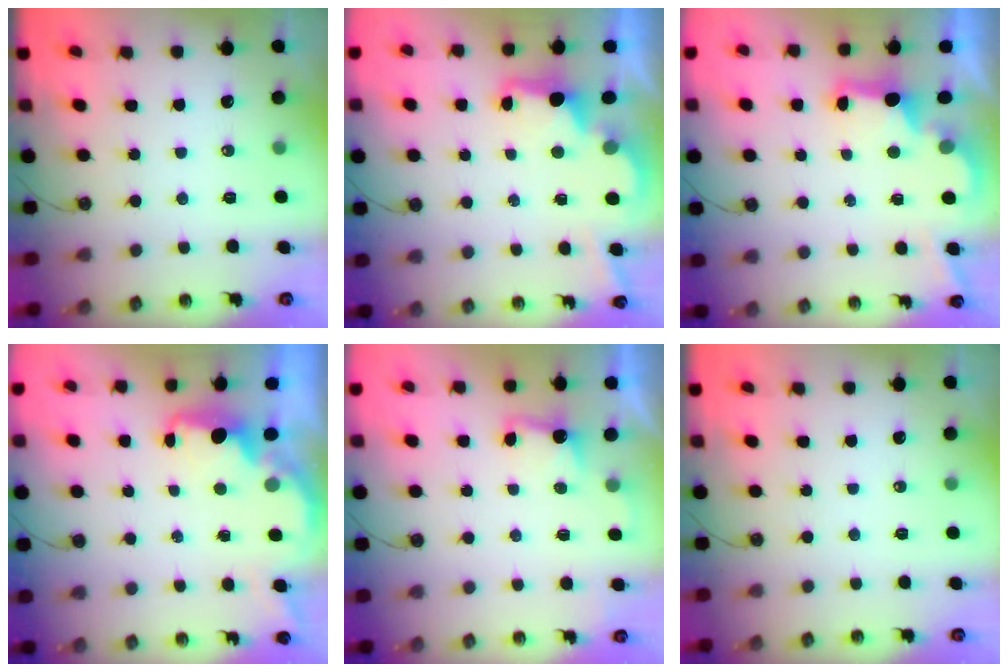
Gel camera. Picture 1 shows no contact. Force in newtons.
{"total": 2.6, "press": 2.5, "slide": 0.8}
{"total": 2.7, "press": 2.6, "slide": 0.9}
{"total": 2.4, "press": 2.2, "slide": 0.8}
{"total": 1.4, "press": 1.0, "slide": 0.9}
{"total": 0.0}